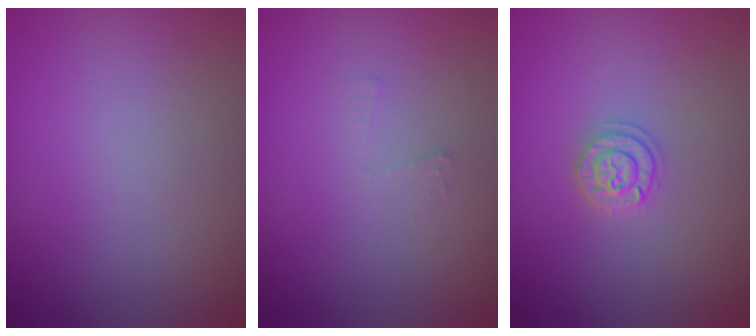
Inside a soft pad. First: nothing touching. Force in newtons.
{"total": 0.7, "press": 0.7, "slide": 0.1}
{"total": 1.7, "press": 1.7, "slide": 0.2}